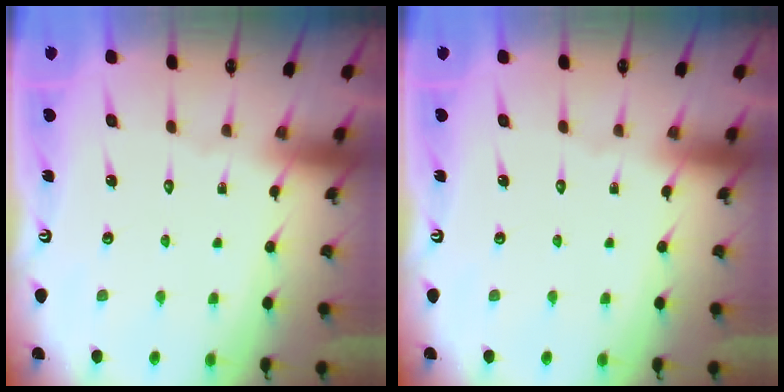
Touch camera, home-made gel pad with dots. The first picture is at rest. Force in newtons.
{"total": 0.0}